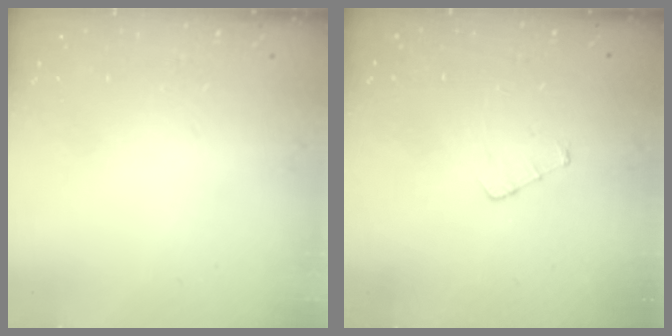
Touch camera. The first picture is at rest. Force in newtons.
{"total": 3.5, "press": 3.5, "slide": 0.3}